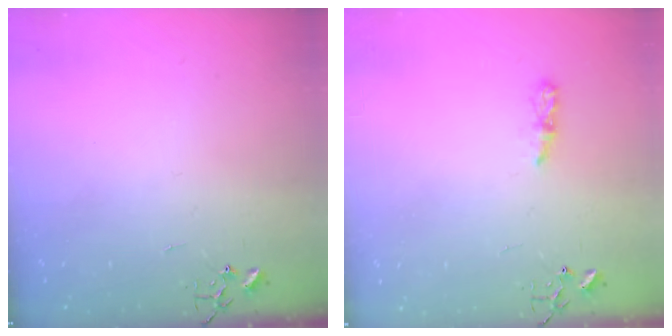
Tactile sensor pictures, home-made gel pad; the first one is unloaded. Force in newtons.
{"total": 5.0, "press": 4.9, "slide": 0.5}